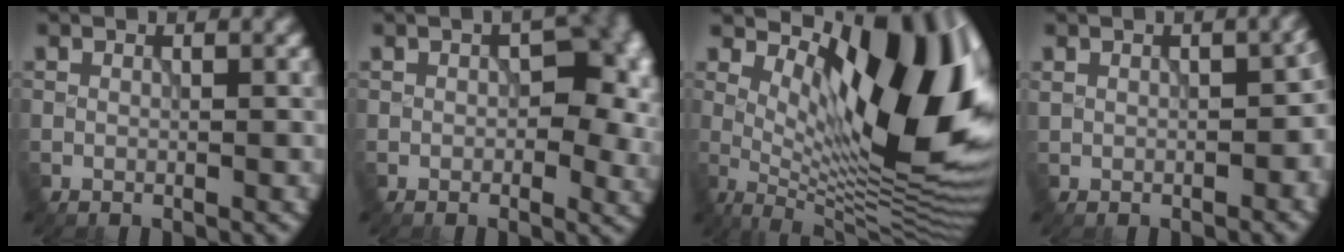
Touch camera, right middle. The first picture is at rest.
{"total": 8.6, "force": [0.6, 5.3, 6.8], "torque": [-0.049, 0.003, 0.009]}
{"total": 14.3, "force": [4.1, 5.5, 12.5], "torque": [-0.178, -0.003, 0.067]}
{"total": 5.3, "force": [-0.1, 3.1, 4.3], "torque": [-0.057, -0.004, 0.005]}